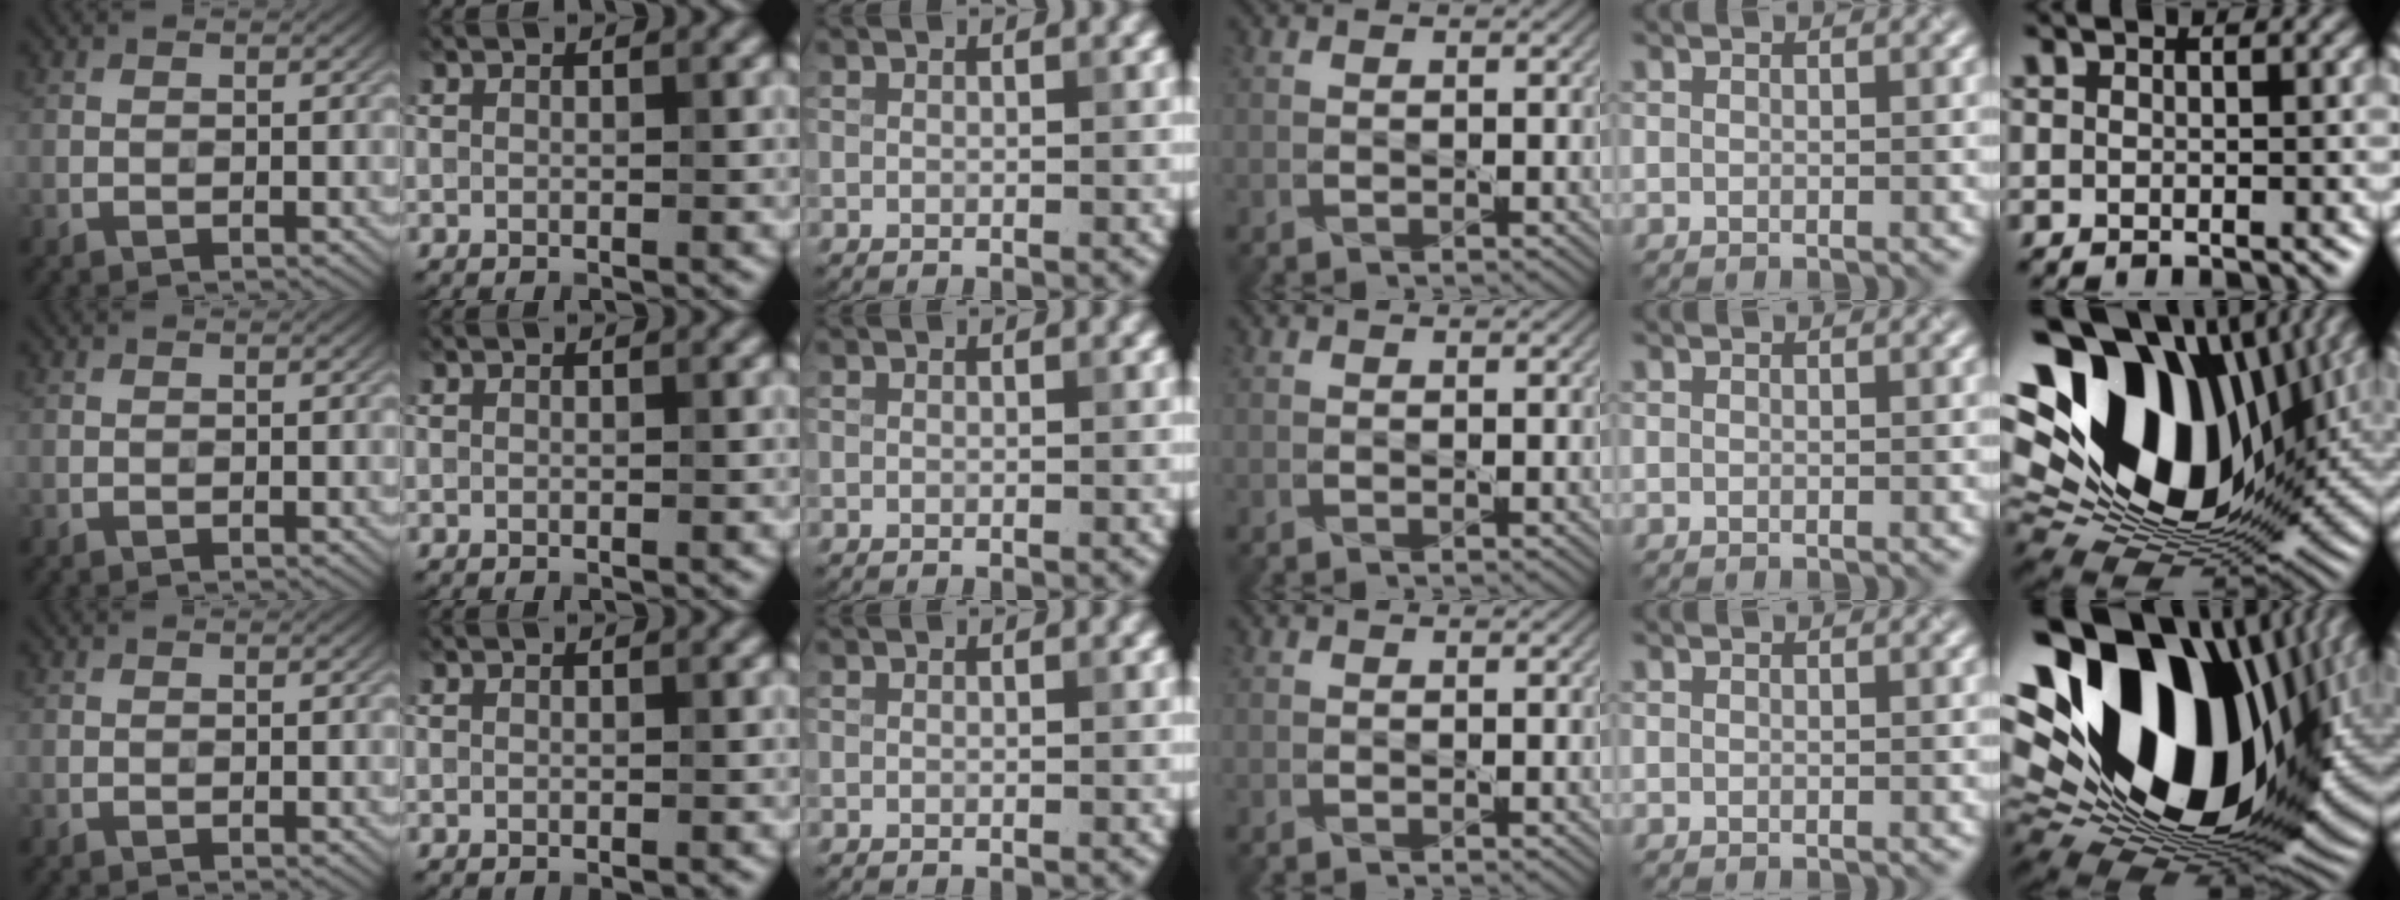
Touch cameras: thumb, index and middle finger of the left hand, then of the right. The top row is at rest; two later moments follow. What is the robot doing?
{"motion": "shake", "object": "handbell"}